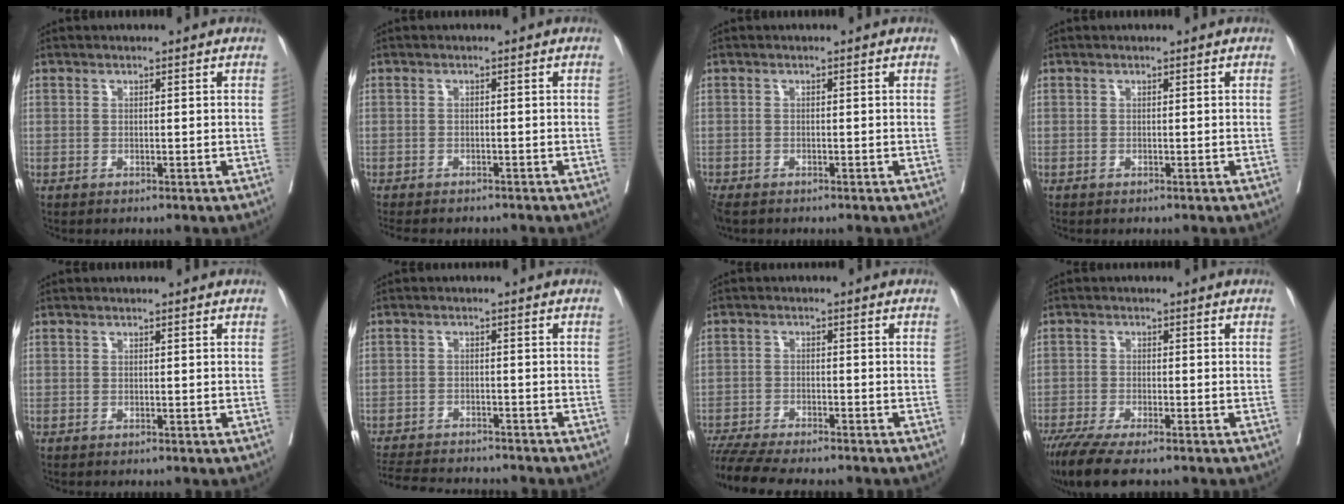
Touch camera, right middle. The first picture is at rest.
{"total": 8.4, "force": [-7.4, 2.3, 3.3], "torque": [-0.052, -0.006, -0.095]}
{"total": 3.2, "force": [-2.6, 1.3, 1.4], "torque": [-0.033, -0.010, -0.046]}
{"total": 0.0}
{"total": 0.0}
{"total": 12.7, "force": [-11.7, 2.2, 4.3], "torque": [-0.087, -0.010, -0.165]}
{"total": 12.1, "force": [-10.8, 1.4, 5.3], "torque": [-0.082, -0.013, -0.164]}
{"total": 8.9, "force": [-7.1, 1.4, 5.3], "torque": [-0.086, -0.020, -0.118]}